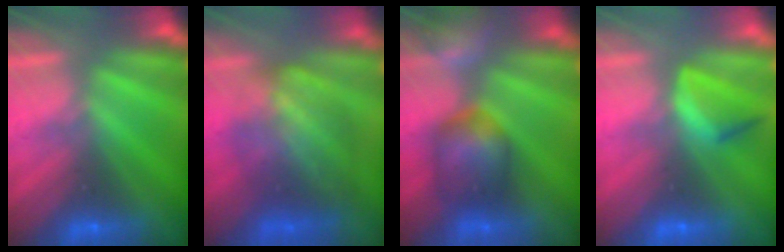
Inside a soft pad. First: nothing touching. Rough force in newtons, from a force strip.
{"total": 7.0}
{"total": 7.3}
{"total": 4.6}